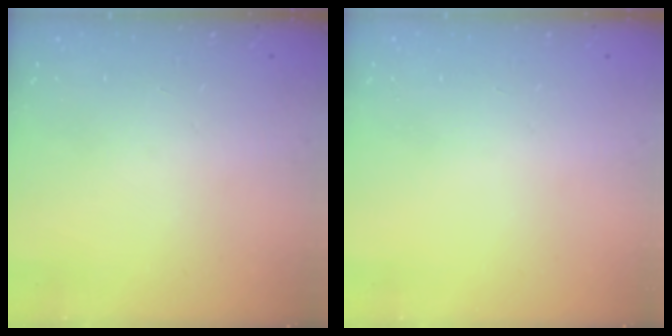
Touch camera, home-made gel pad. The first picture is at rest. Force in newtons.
{"total": 0.0}